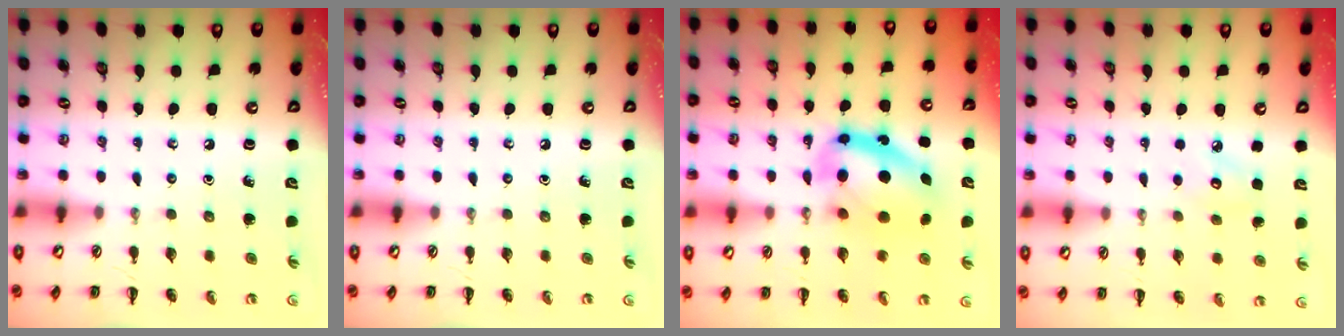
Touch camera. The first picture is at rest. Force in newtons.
{"total": 0.0}
{"total": 11.9, "press": 11.5, "slide": 3.0}
{"total": 3.9, "press": 3.8, "slide": 0.8}